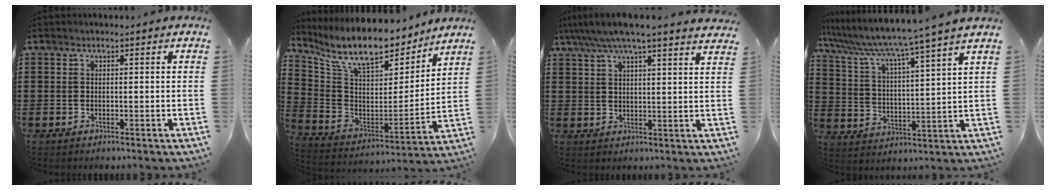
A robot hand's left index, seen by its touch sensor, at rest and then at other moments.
{"total": 11.7, "force": [9.5, 2.8, 6.1], "torque": [-0.152, -0.063, 0.165]}
{"total": 5.7, "force": [5.0, 0.5, 2.7], "torque": [-0.068, -0.017, 0.088]}
{"total": 5.8, "force": [5.1, -1.1, 2.4], "torque": [-0.074, -0.049, 0.076]}